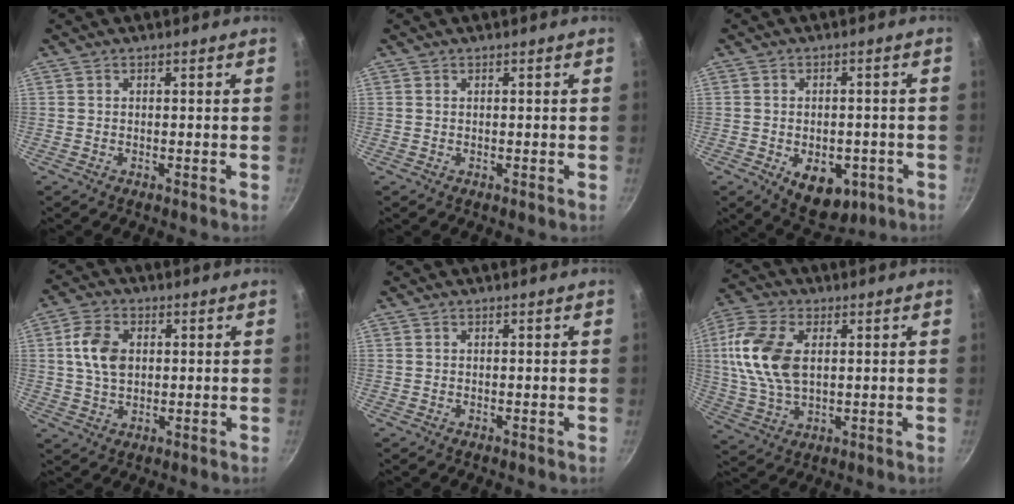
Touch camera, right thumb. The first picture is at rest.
{"total": 0.0}
{"total": 10.0, "force": [-3.5, 6.4, 6.8], "torque": [-0.062, 0.007, -0.032]}
{"total": 8.1, "force": [1.2, 5.6, 5.8], "torque": [-0.097, 0.009, 0.020]}
{"total": 0.0}
{"total": 14.2, "force": [2.3, 8.5, 11.1], "torque": [-0.215, 0.001, 0.041]}